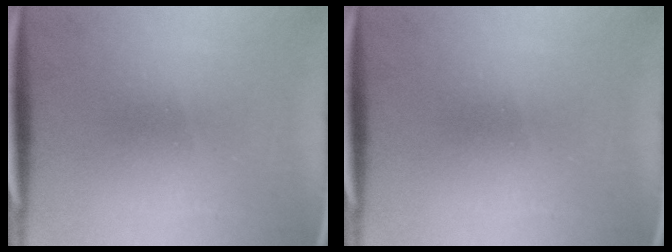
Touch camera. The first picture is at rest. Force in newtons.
{"total": 0.0}